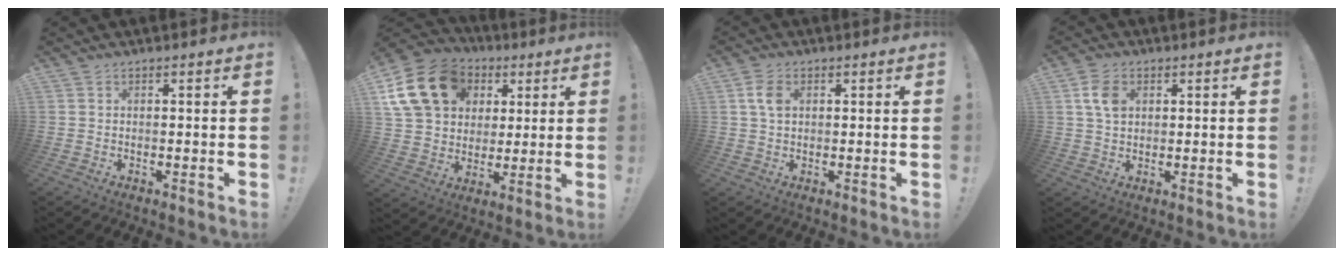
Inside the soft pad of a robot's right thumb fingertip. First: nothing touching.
{"total": 19.9, "force": [7.6, 15.5, 9.9], "torque": [-0.166, -0.019, 0.160]}
{"total": 5.0, "force": [1.3, 3.3, 3.6], "torque": [-0.065, 0.002, 0.021]}
{"total": 6.7, "force": [2.0, 4.8, 4.2], "torque": [-0.072, 0.002, 0.036]}